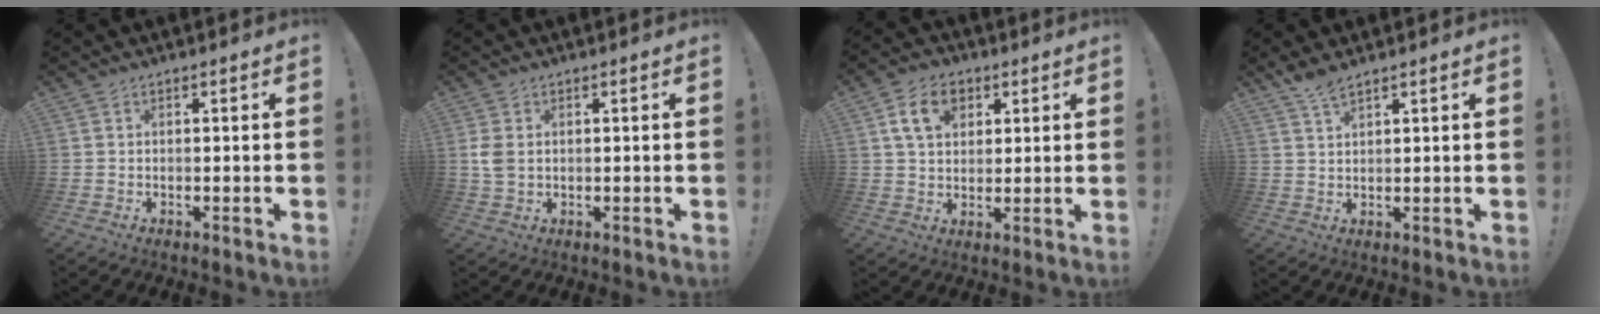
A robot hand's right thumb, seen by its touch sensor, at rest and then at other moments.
{"total": 4.1, "force": [0.8, 2.8, 2.9], "torque": [-0.053, 0.004, 0.017]}
{"total": 9.8, "force": [4.3, 6.7, 5.7], "torque": [-0.087, -0.001, 0.082]}
{"total": 3.6, "force": [2.9, 0.8, 2.0], "torque": [-0.042, -0.014, 0.053]}